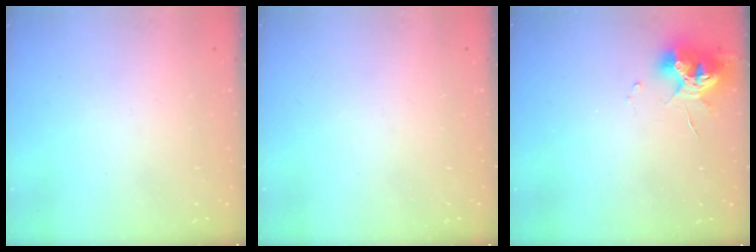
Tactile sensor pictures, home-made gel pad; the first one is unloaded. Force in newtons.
{"total": 0.0}
{"total": 10.8, "press": 10.7, "slide": 1.0}